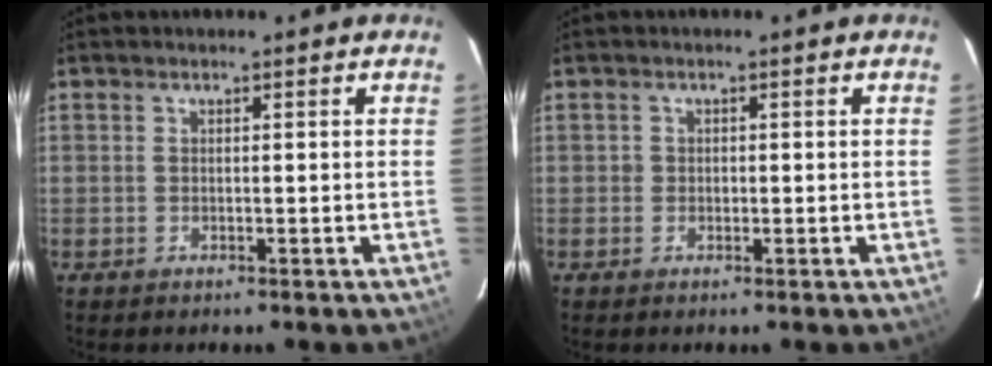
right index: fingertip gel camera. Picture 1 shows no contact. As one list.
[{"total": 1.1, "force": [-0.2, 1.1, 0.1], "torque": [0.000, 0.000, -0.003]}]